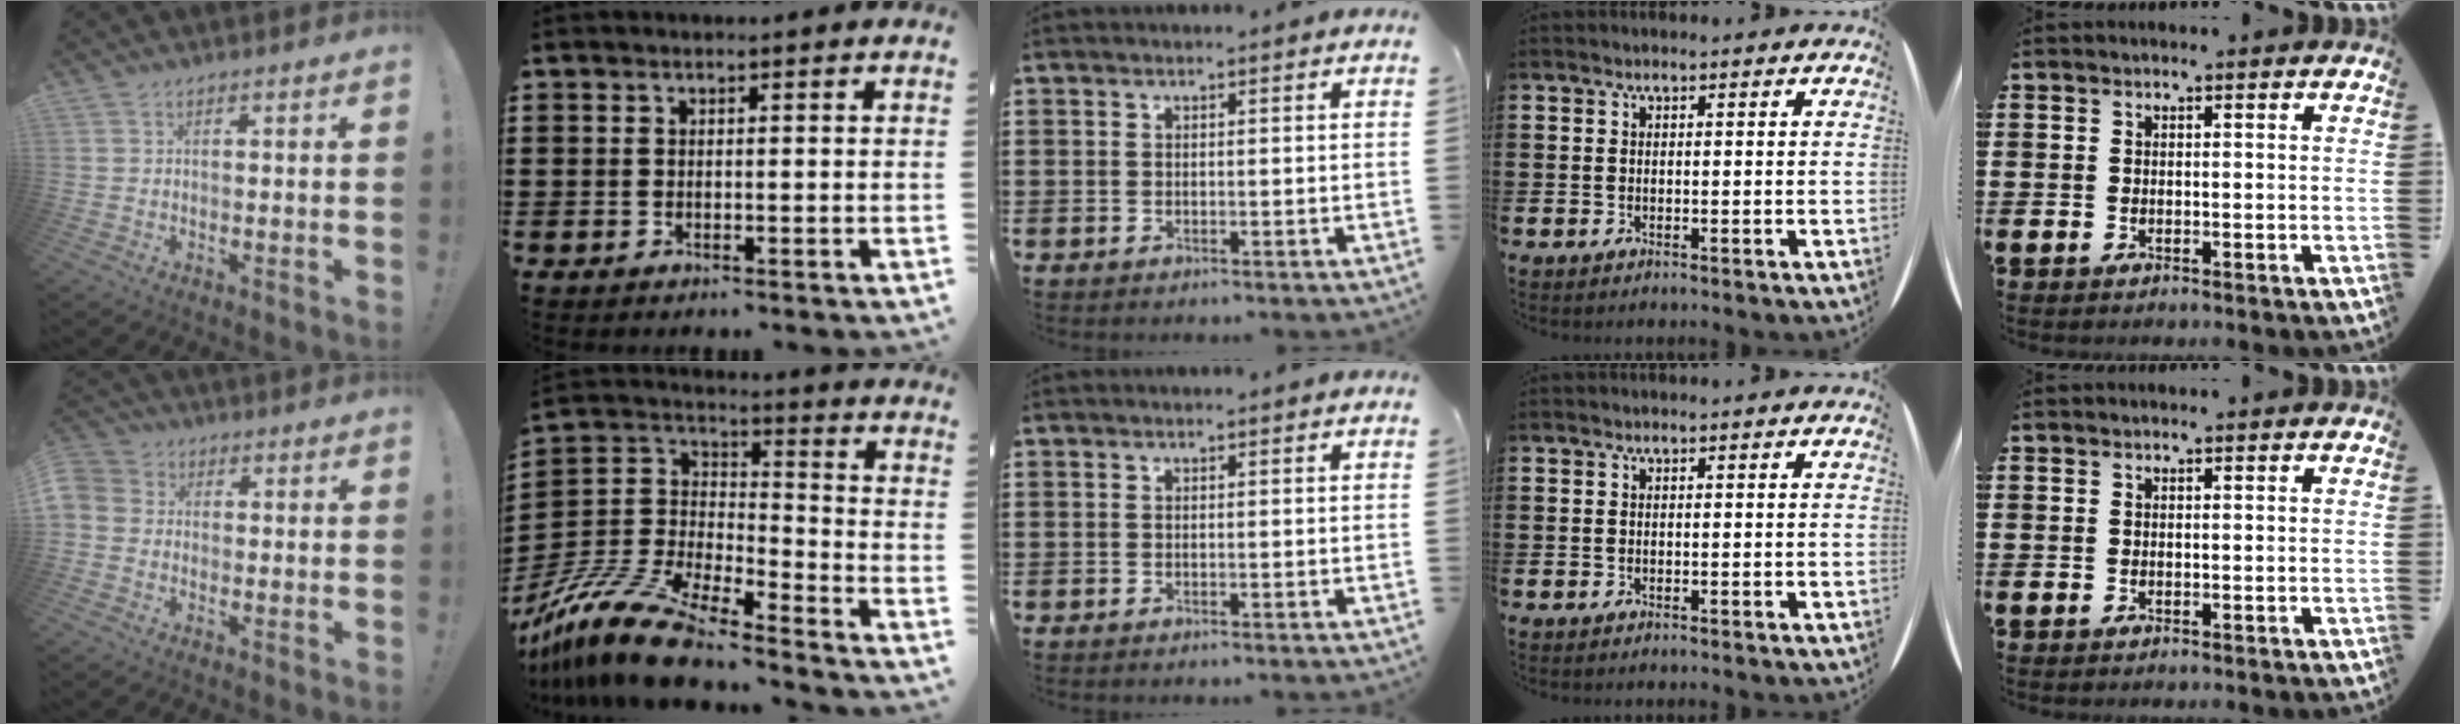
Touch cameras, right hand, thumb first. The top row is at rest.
{"thumb": {"total": 4.0, "force": [-1.2, 3.4, 1.7], "torque": [-0.043, 0.009, -0.021]}, "index": {"total": 13.5, "force": [-12.0, 2.9, 5.6], "torque": [-0.141, 0.021, -0.242]}}